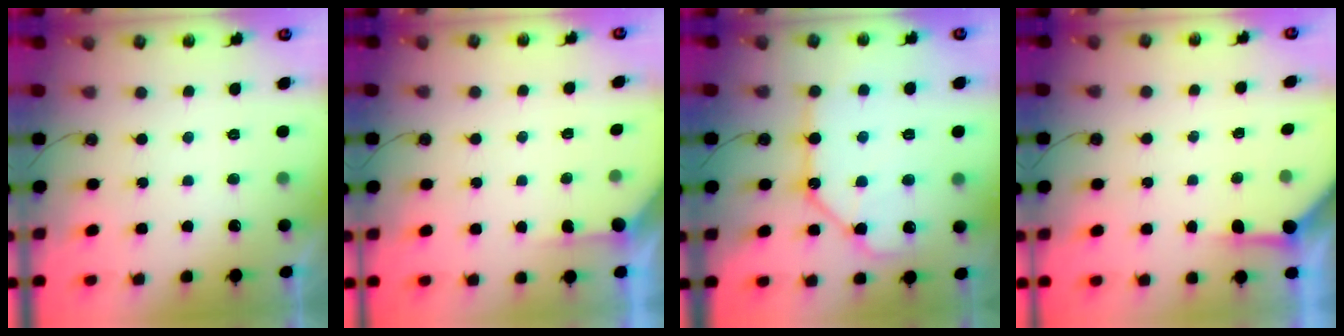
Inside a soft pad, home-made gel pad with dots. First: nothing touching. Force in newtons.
{"total": 1.5, "press": 1.5, "slide": 0.2}
{"total": 14.6, "press": 14.5, "slide": 1.6}
{"total": 4.0, "press": 3.9, "slide": 0.5}